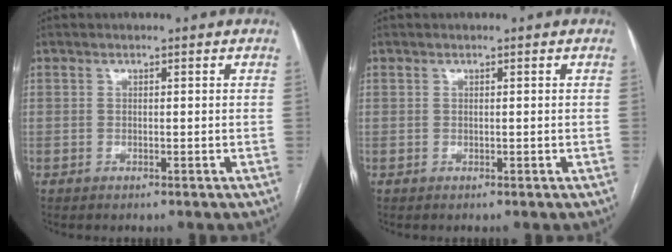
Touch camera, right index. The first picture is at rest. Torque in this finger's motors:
{"motor_torque": [0.00, 0.00, 0.00, 0.00]}